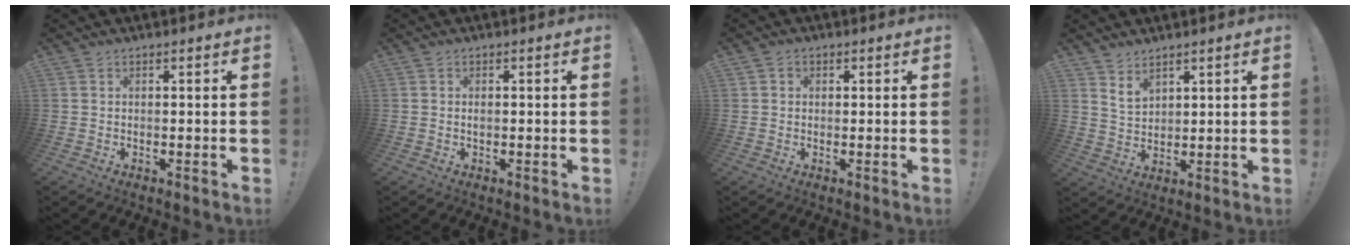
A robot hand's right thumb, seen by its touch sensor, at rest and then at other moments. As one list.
[{"total": 0.5, "force": [0.0, 0.4, 0.4], "torque": [-0.008, 0.002, -0.001]}, {"total": 1.3, "force": [0.1, 1.2, 0.4], "torque": [-0.004, 0.003, 0.001]}, {"total": 5.6, "force": [4.5, 2.8, 1.8], "torque": [-0.027, -0.029, 0.084]}]